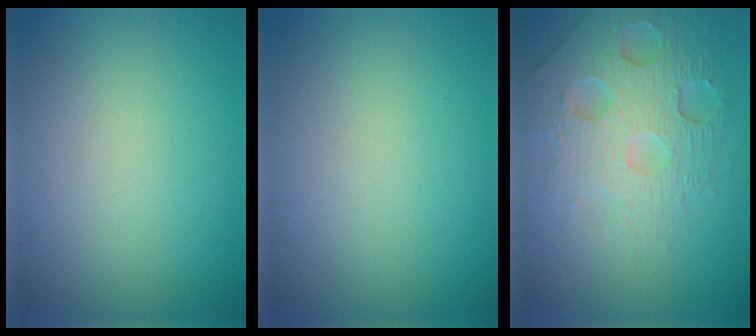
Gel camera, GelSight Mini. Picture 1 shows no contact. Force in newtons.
{"total": 0.0}
{"total": 7.3, "press": 5.1, "slide": 5.2}